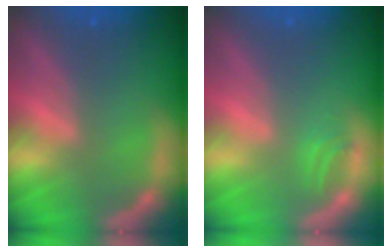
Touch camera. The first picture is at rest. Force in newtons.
{"total": 0.9}